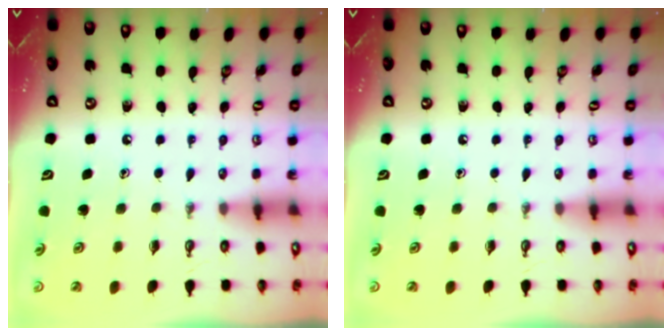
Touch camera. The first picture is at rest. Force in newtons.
{"total": 0.0}